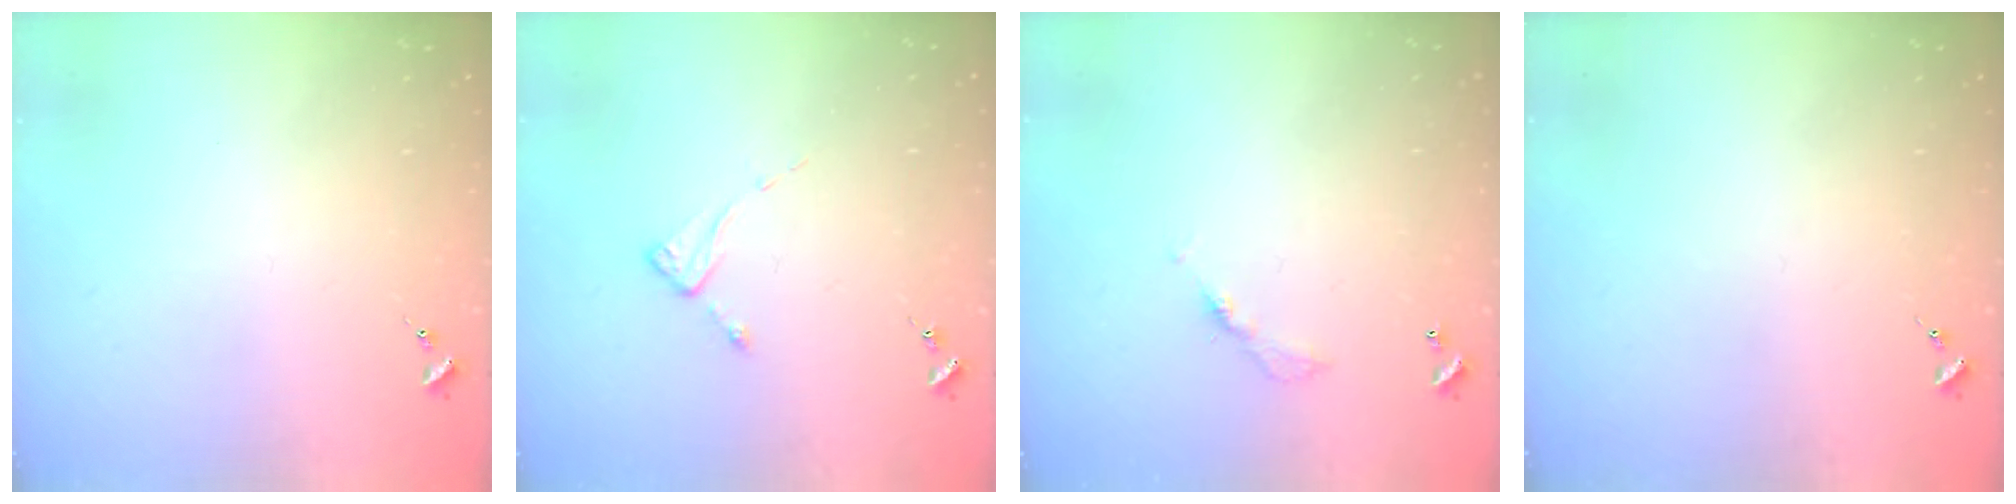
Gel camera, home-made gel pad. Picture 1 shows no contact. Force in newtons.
{"total": 2.6, "press": 2.6, "slide": 0.2}
{"total": 3.6, "press": 3.6, "slide": 0.2}
{"total": 0.0}